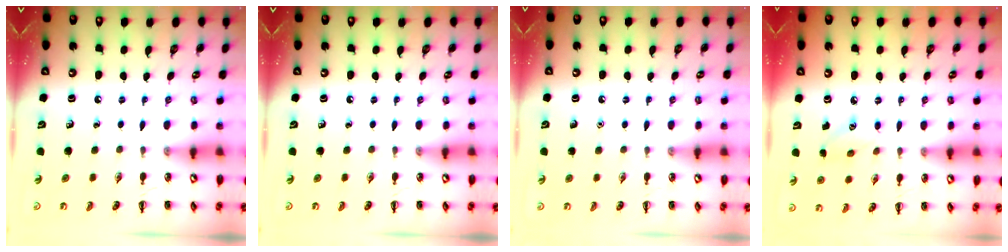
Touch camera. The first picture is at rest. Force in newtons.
{"total": 0.0}
{"total": 1.6, "press": 1.5, "slide": 0.1}
{"total": 6.0, "press": 5.8, "slide": 1.6}